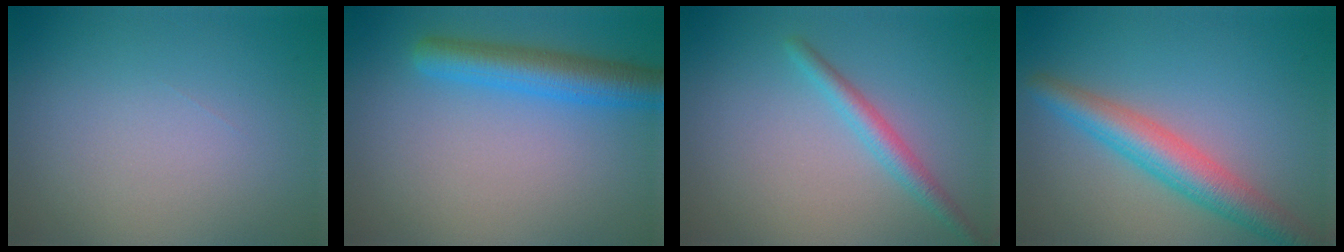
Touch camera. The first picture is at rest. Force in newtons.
{"total": 4.8, "press": 4.8, "slide": 0.2}
{"total": 2.2, "press": 2.2, "slide": 0.0}
{"total": 4.9, "press": 4.9, "slide": 0.3}